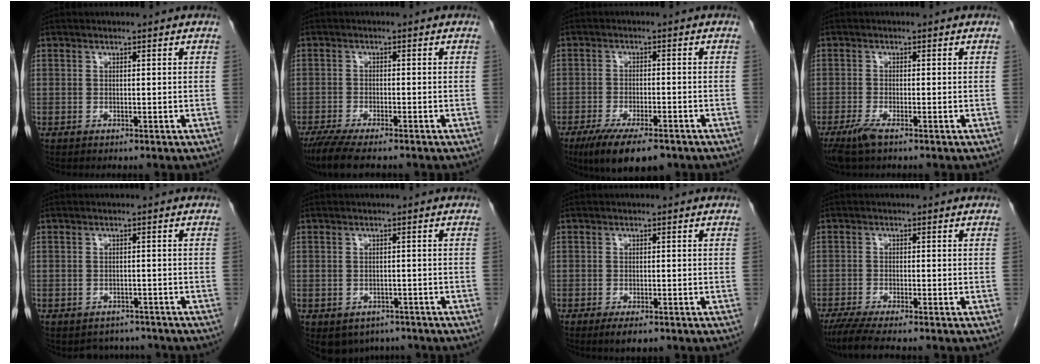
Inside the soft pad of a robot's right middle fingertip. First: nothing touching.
{"total": 8.2, "force": [-6.6, 1.3, 4.7], "torque": [-0.080, -0.020, -0.107]}
{"total": 10.1, "force": [-7.2, 2.7, 6.6], "torque": [-0.107, -0.018, -0.111]}
{"total": 3.1, "force": [-2.1, 0.4, 2.3], "torque": [-0.052, -0.008, -0.042]}
{"total": 4.2, "force": [-3.6, 2.1, 0.0], "torque": [0.002, 0.008, -0.046]}
{"total": 5.4, "force": [-3.8, 3.7, 1.2], "torque": [-0.013, 0.006, -0.046]}
{"total": 2.9, "force": [-1.9, 0.9, 2.0], "torque": [-0.033, -0.006, -0.025]}
{"total": 6.4, "force": [-5.2, 0.0, 3.7], "torque": [-0.065, -0.020, -0.088]}